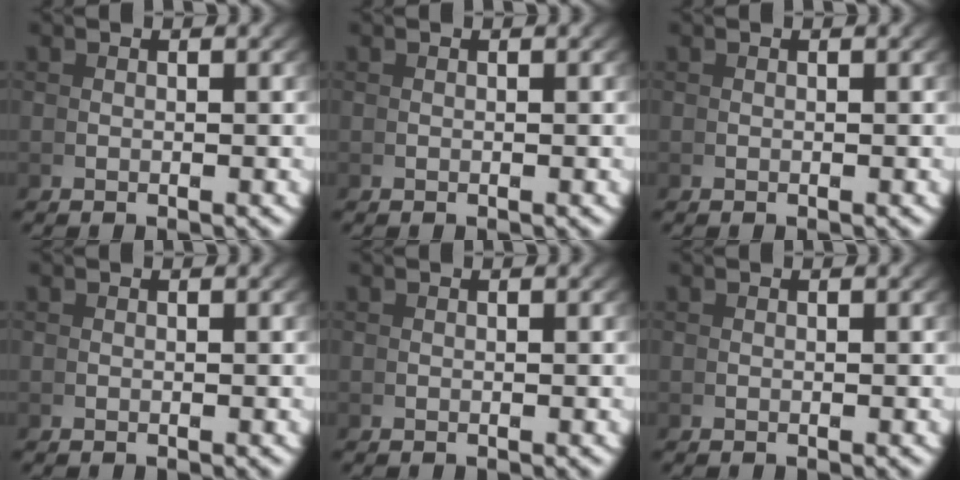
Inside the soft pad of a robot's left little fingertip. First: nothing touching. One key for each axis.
{"total": 0.0}
{"total": 0.0}
{"total": 0.0}
{"total": 0.0}
{"total": 0.0}